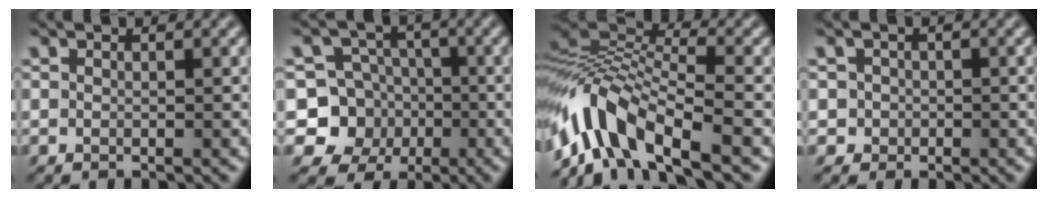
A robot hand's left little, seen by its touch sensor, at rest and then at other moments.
{"total": 8.0, "force": [-2.1, 7.6, 1.4], "torque": [-0.026, 0.016, -0.064]}
{"total": 8.8, "force": [-5.0, 3.2, 6.4], "torque": [-0.113, 0.014, -0.108]}
{"total": 1.7, "force": [-0.2, 1.7, 0.1], "torque": [0.015, 0.007, -0.003]}